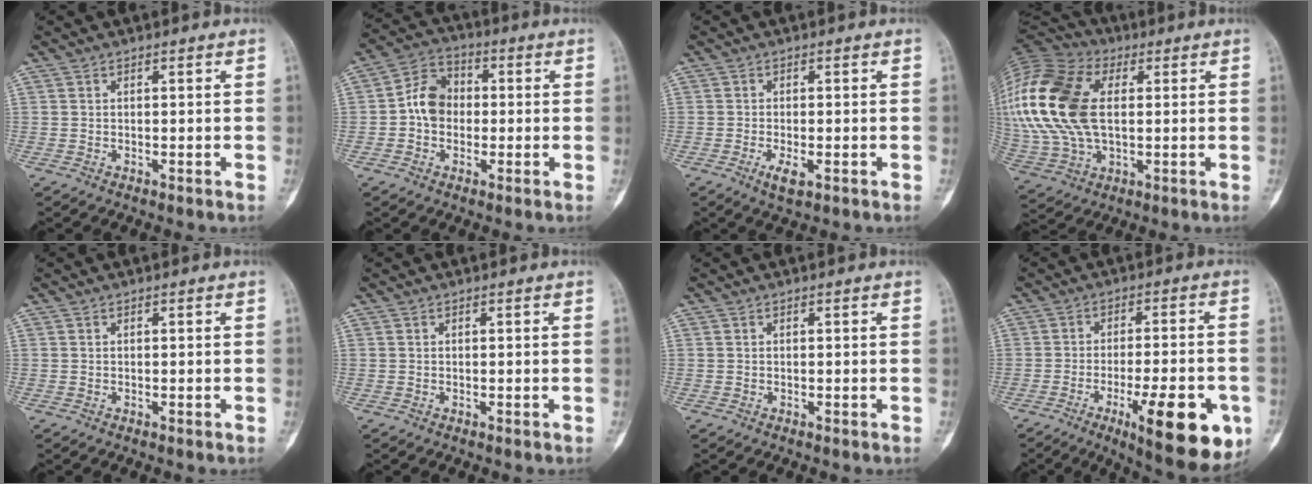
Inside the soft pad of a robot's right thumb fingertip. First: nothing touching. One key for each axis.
{"total": 7.9, "fx": -0.5, "fy": 6.4, "fz": 4.6, "tx": -0.061, "ty": 0.028, "tz": -0.023}
{"total": 3.2, "fx": -1.3, "fy": 1.2, "fz": 2.7, "tx": -0.051, "ty": -0.004, "tz": -0.022}
{"total": 25.1, "fx": 3.5, "fy": 15.2, "fz": 19.7, "tx": -0.457, "ty": 0.006, "tz": 0.063}
{"total": 0.0}
{"total": 0.0}
{"total": 0.0}
{"total": 17.3, "fx": -6.7, "fy": 5.0, "fz": 15.1, "tx": -0.179, "ty": 0.010, "tz": -0.084}